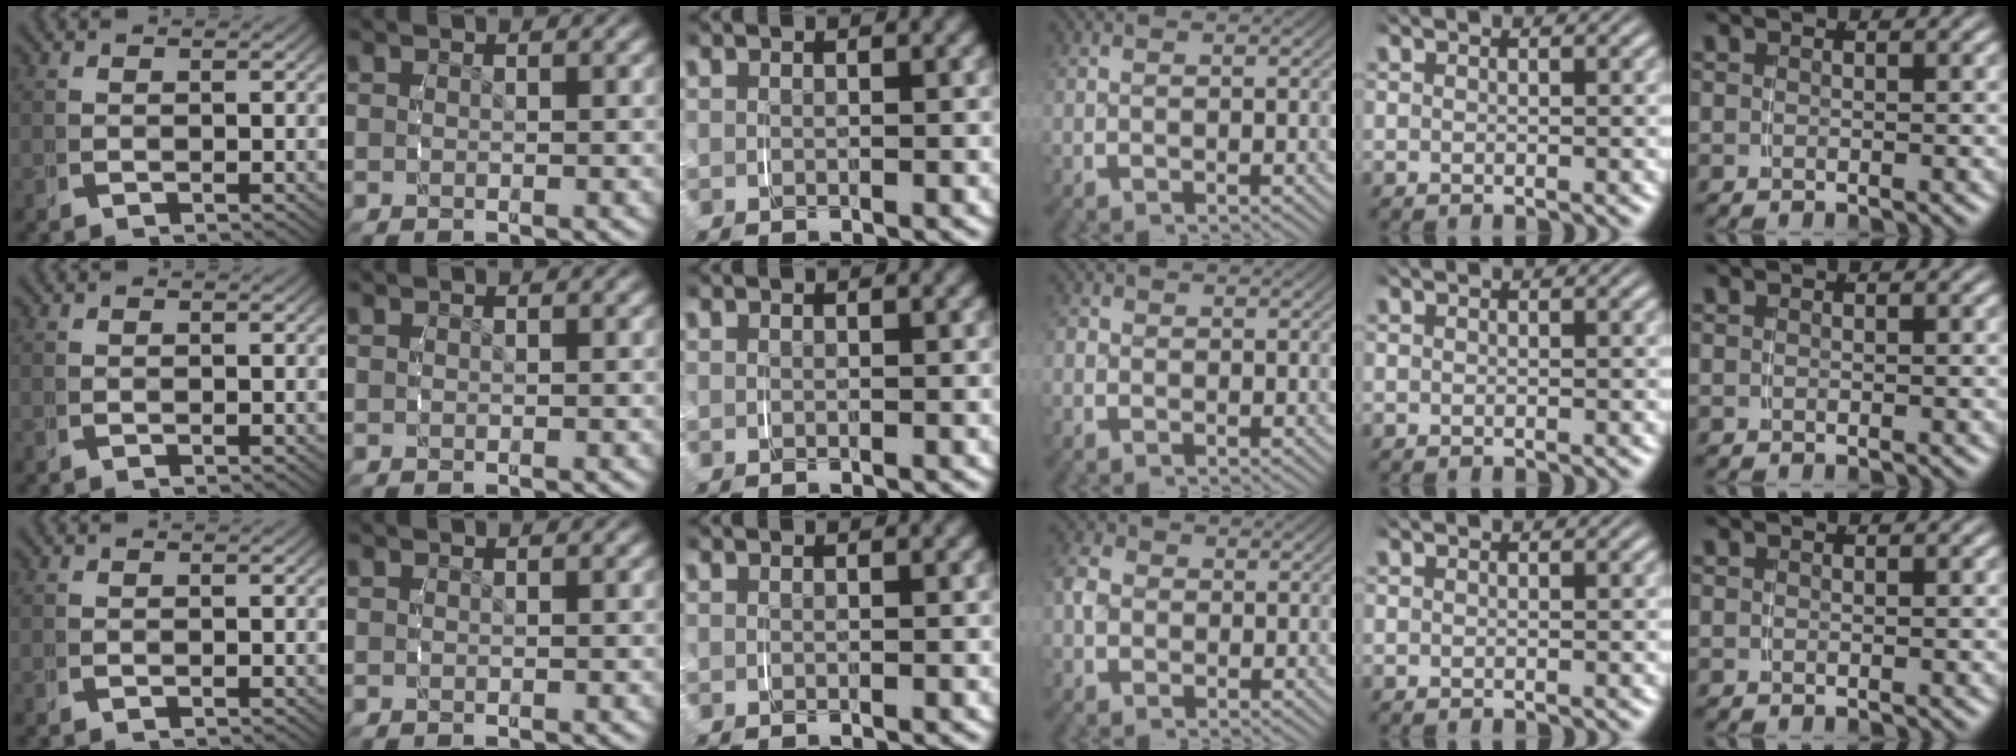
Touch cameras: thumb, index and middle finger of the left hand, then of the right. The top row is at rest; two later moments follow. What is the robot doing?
{"motion": "grasp_and_lifting", "object": "phone"}